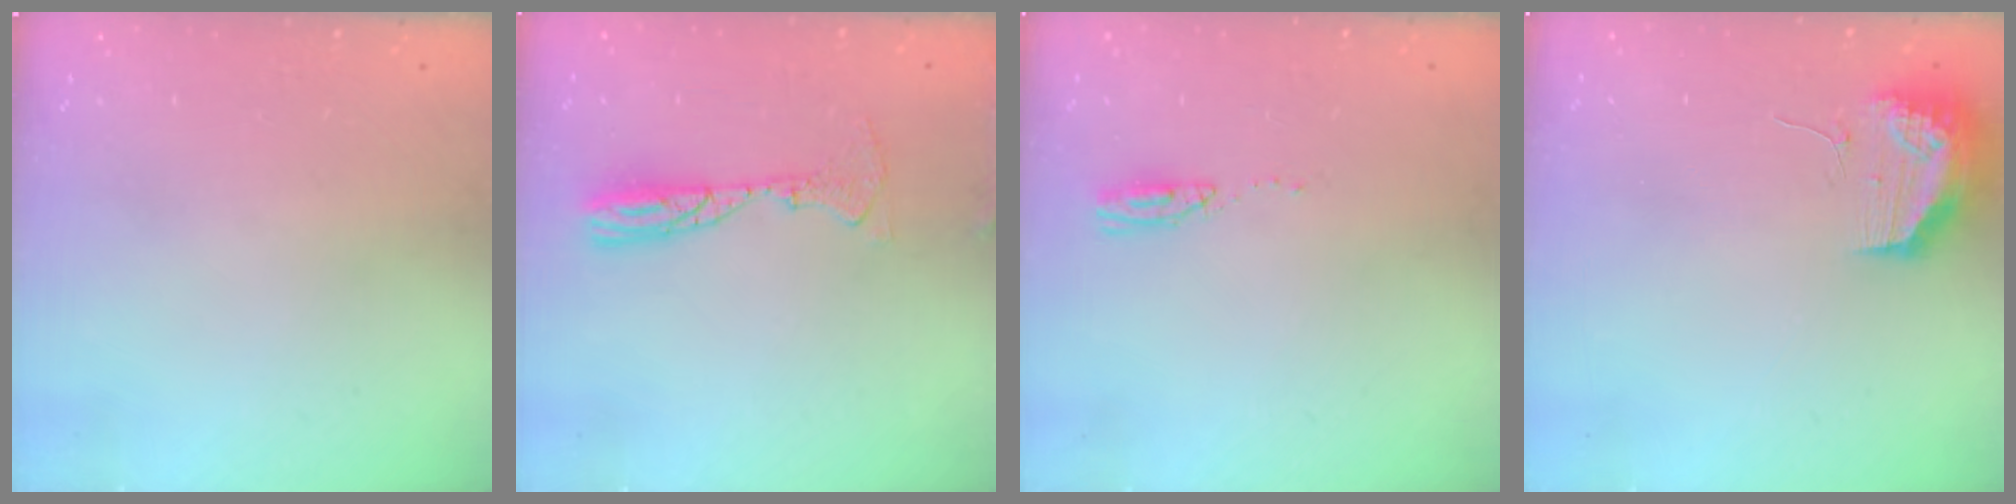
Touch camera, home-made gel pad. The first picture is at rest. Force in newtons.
{"total": 9.1, "press": 8.9, "slide": 1.7}
{"total": 3.6, "press": 3.2, "slide": 1.5}
{"total": 11.0, "press": 10.9, "slide": 1.4}